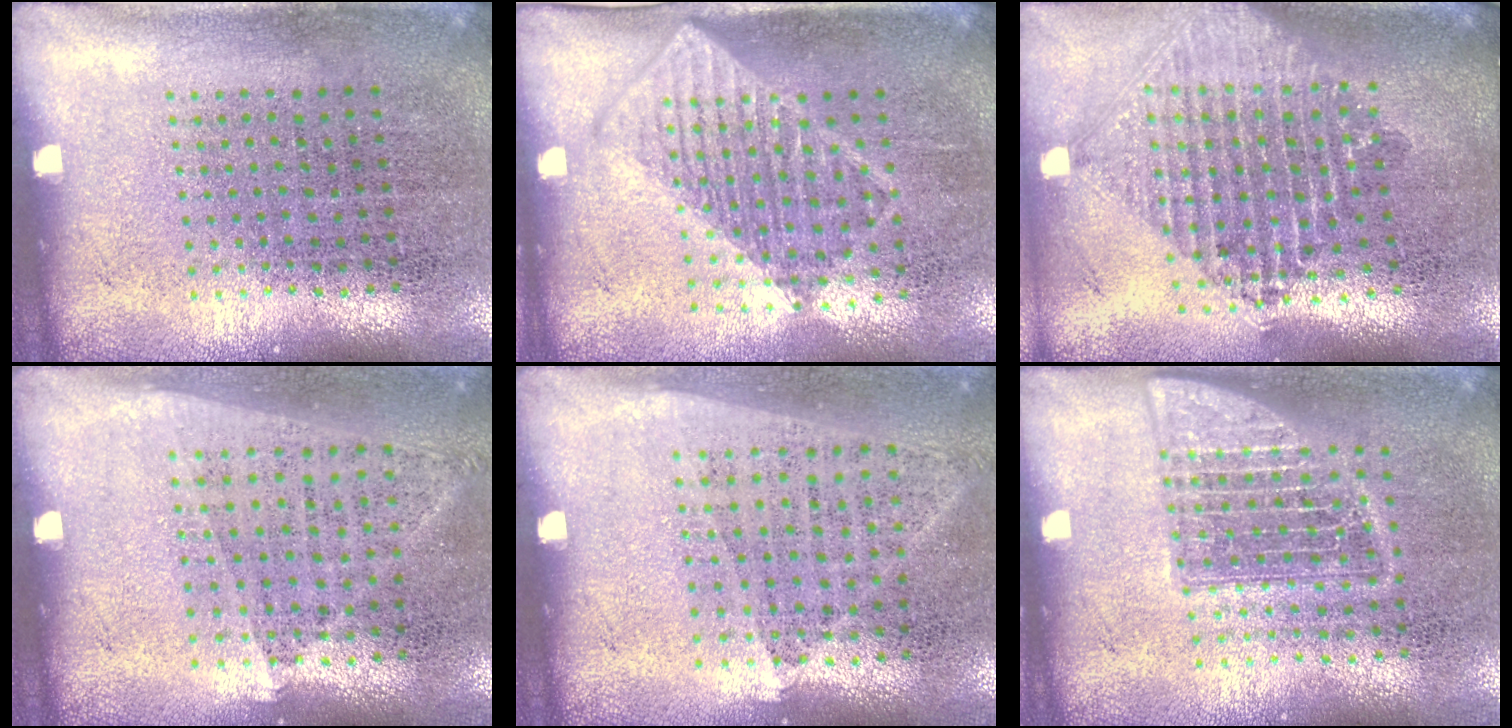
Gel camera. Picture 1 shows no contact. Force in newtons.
{"total": 1.3, "press": 1.1, "slide": 0.6}
{"total": 2.2, "press": 1.7, "slide": 1.4}
{"total": 1.0, "press": 0.9, "slide": 0.4}
{"total": 1.0, "press": 0.9, "slide": 0.6}
{"total": 1.5, "press": 1.5, "slide": 0.3}